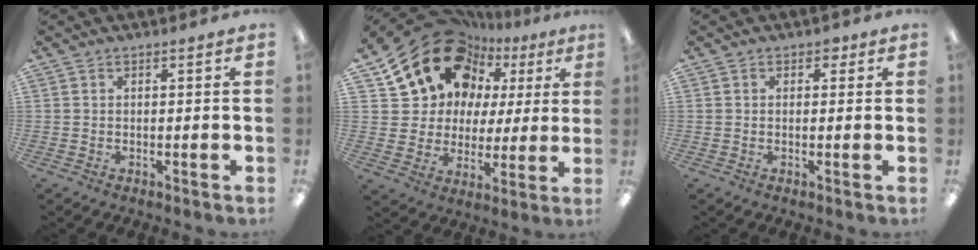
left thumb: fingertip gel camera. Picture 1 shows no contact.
{"total": 19.0, "force": [11.3, 13.9, 6.5], "torque": [-0.132, -0.062, 0.221]}
{"total": 1.5, "force": [0.5, 1.1, 0.9], "torque": [-0.008, 0.001, 0.007]}